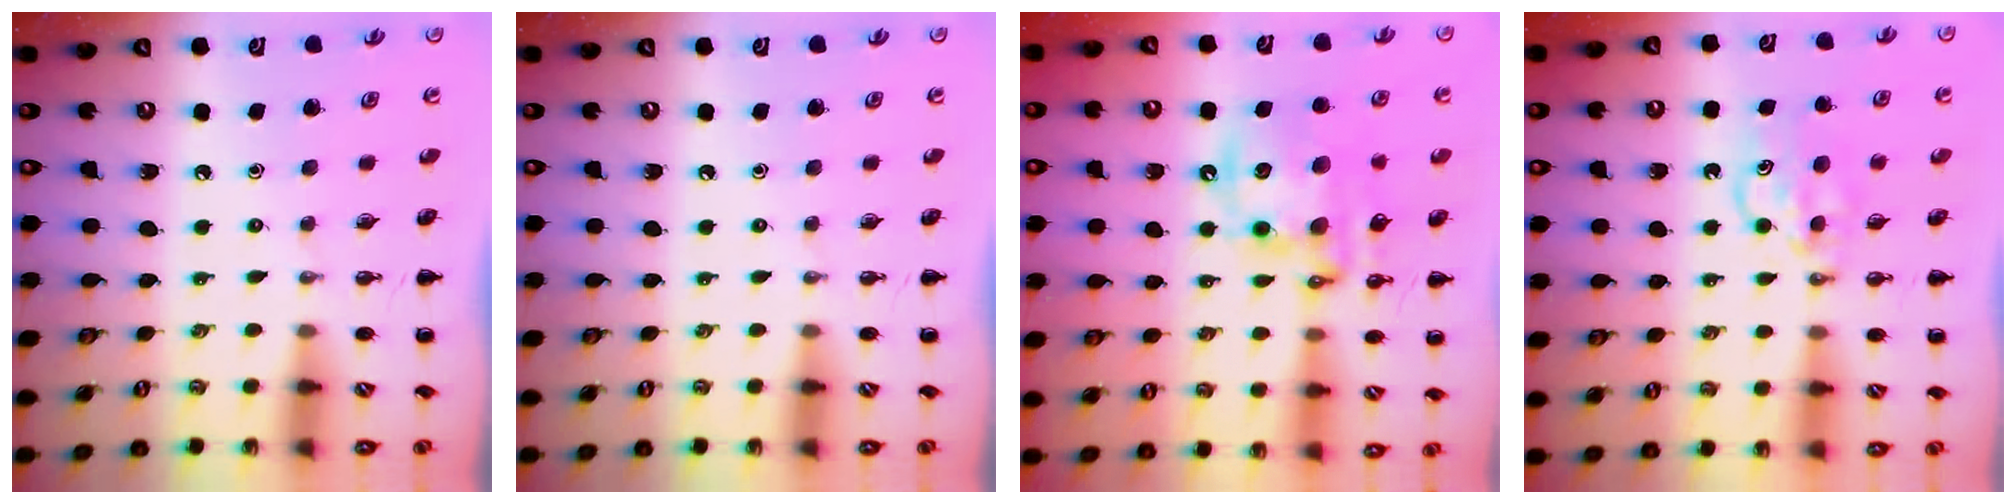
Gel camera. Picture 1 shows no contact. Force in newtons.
{"total": 0.0}
{"total": 15.1, "press": 14.7, "slide": 3.7}
{"total": 6.1, "press": 5.9, "slide": 1.6}